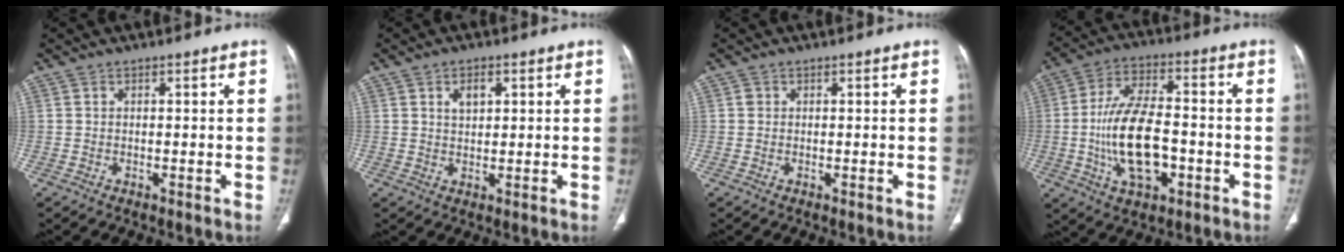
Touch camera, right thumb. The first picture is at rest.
{"total": 3.5, "force": [1.4, 2.0, 2.4], "torque": [-0.035, -0.005, 0.026]}
{"total": 0.6, "force": [0.1, 0.6, 0.2], "torque": [0.002, 0.002, 0.003]}
{"total": 15.8, "force": [-3.0, 8.1, 13.3], "torque": [-0.243, 0.019, -0.048]}